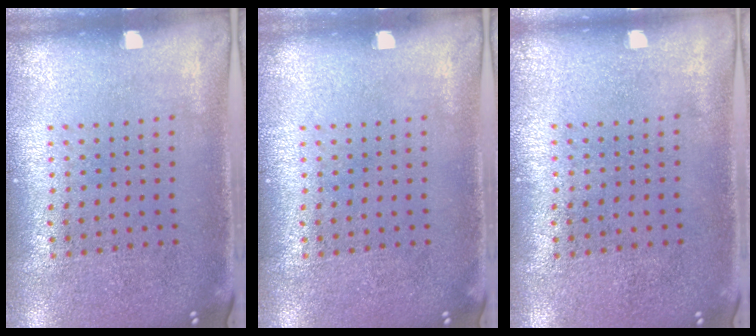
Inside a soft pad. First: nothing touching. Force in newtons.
{"total": 0.0}
{"total": 0.0}